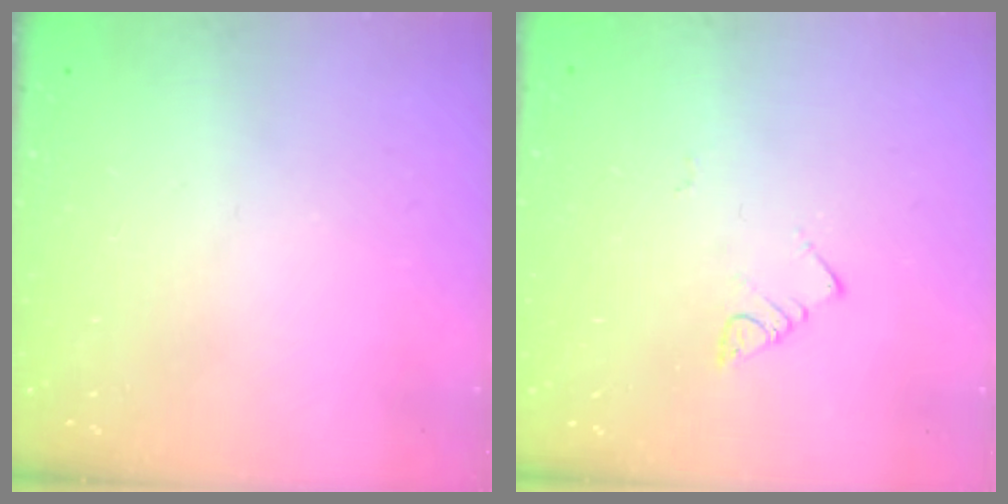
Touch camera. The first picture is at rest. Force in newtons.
{"total": 2.7, "press": 2.6, "slide": 0.5}